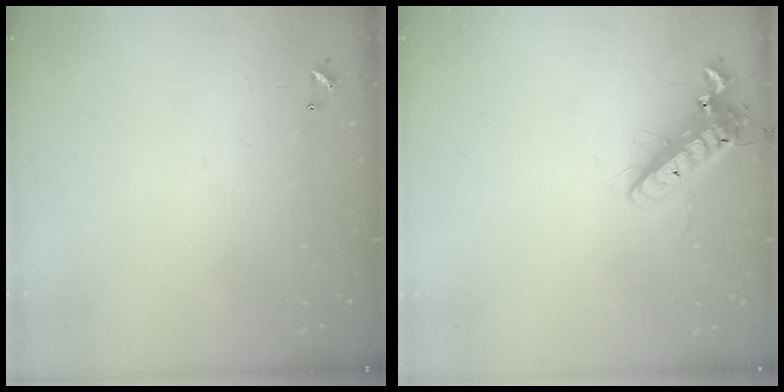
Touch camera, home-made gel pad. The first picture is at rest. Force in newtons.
{"total": 14.7, "press": 14.4, "slide": 2.9}